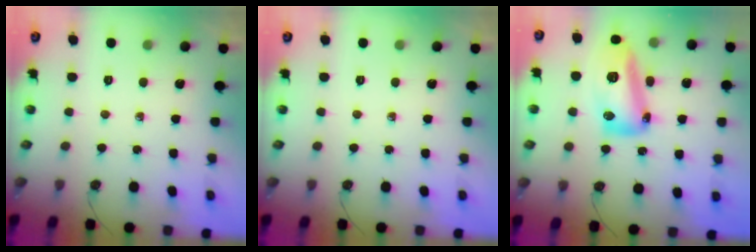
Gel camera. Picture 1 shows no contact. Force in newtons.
{"total": 0.0}
{"total": 16.2, "press": 16.1, "slide": 2.0}